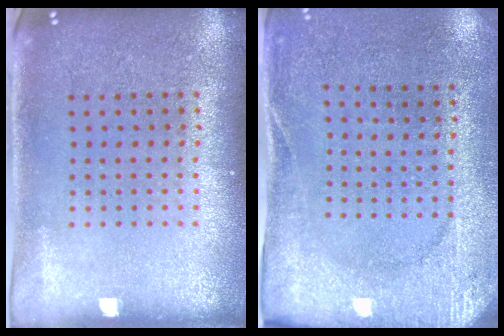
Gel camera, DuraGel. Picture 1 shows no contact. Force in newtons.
{"total": 2.7, "press": 2.3, "slide": 1.3}